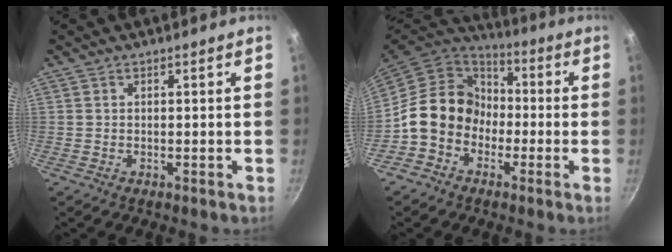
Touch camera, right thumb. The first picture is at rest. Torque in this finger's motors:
{"motor_torque": [1.99, 2.19, 1.03, -1.27, 0.49]}